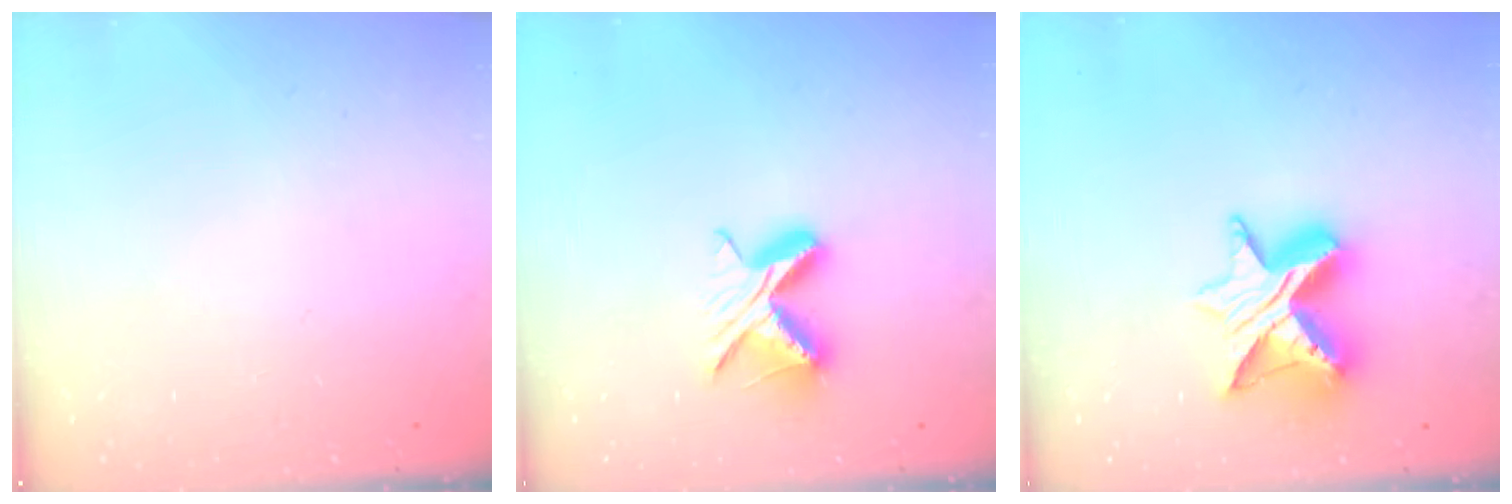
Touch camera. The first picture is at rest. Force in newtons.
{"total": 8.7, "press": 8.6, "slide": 1.0}
{"total": 11.4, "press": 11.4, "slide": 0.8}